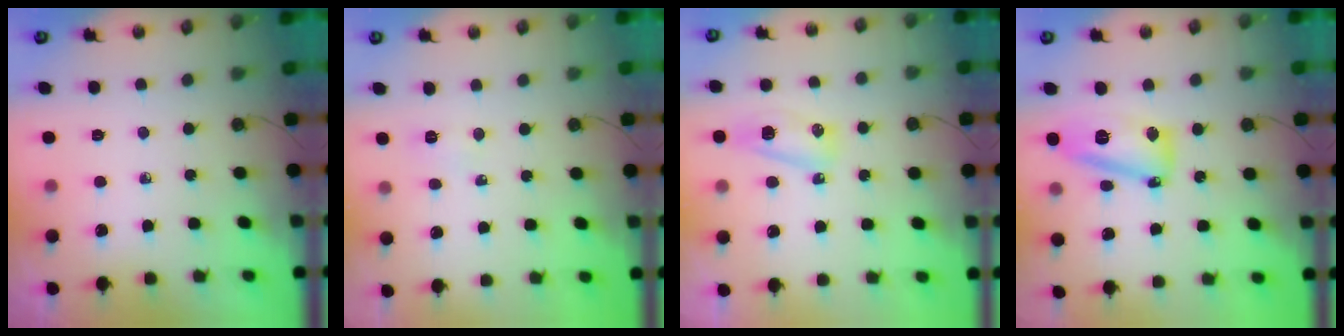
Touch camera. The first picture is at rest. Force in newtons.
{"total": 3.9, "press": 3.7, "slide": 1.0}
{"total": 9.4, "press": 7.9, "slide": 5.0}
{"total": 13.4, "press": 13.3, "slide": 1.2}